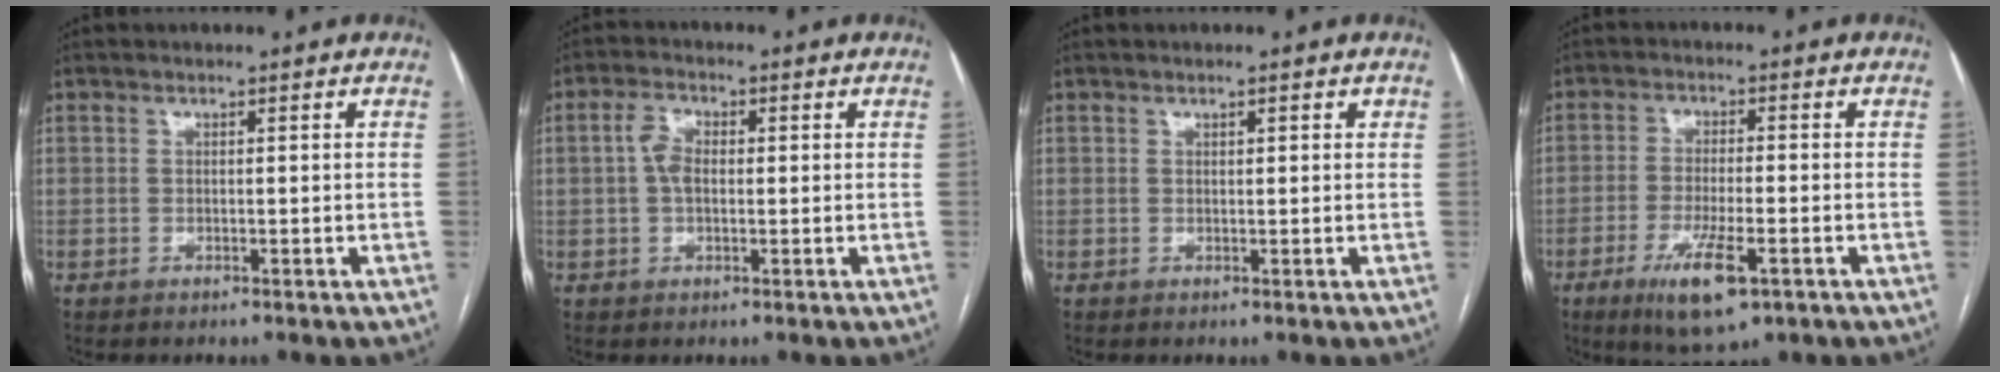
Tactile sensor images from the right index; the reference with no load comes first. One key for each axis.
{"total": 3.7, "fx": 0.3, "fy": 2.1, "fz": 3.0, "tx": -0.069, "ty": 0.014, "tz": 0.007}
{"total": 1.0, "fx": 0.6, "fy": 0.3, "fz": 0.7, "tx": -0.010, "ty": 0.001, "tz": 0.008}
{"total": 8.7, "fx": -4.2, "fy": 1.8, "fz": 7.4, "tx": -0.138, "ty": -0.019, "tz": -0.063}